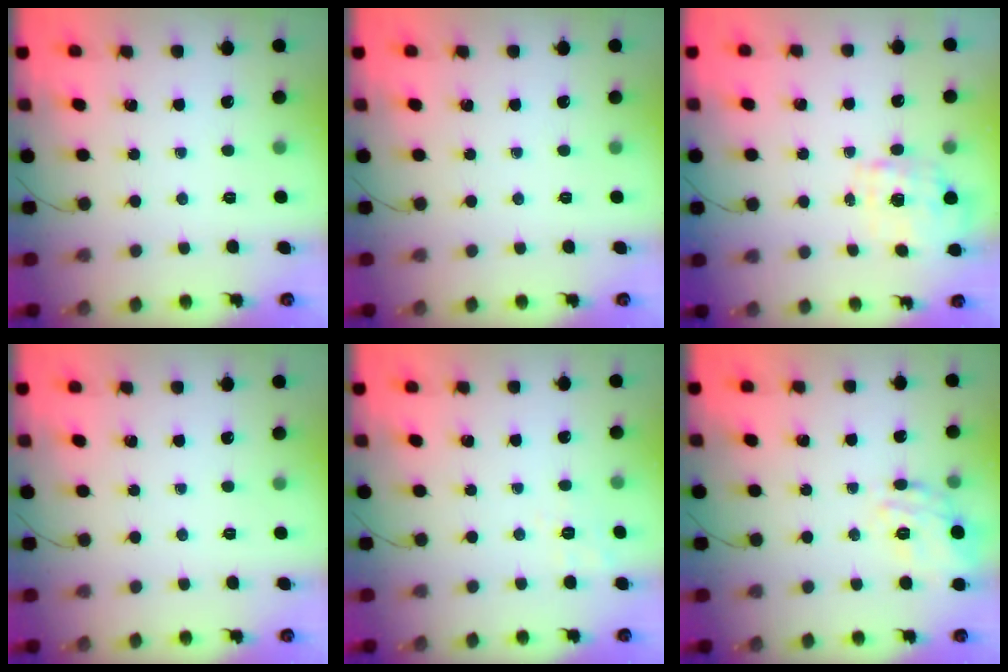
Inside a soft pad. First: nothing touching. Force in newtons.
{"total": 0.0}
{"total": 1.8, "press": 1.7, "slide": 0.6}
{"total": 0.0}
{"total": 2.8, "press": 2.1, "slide": 1.9}
{"total": 14.6, "press": 14.6, "slide": 0.5}